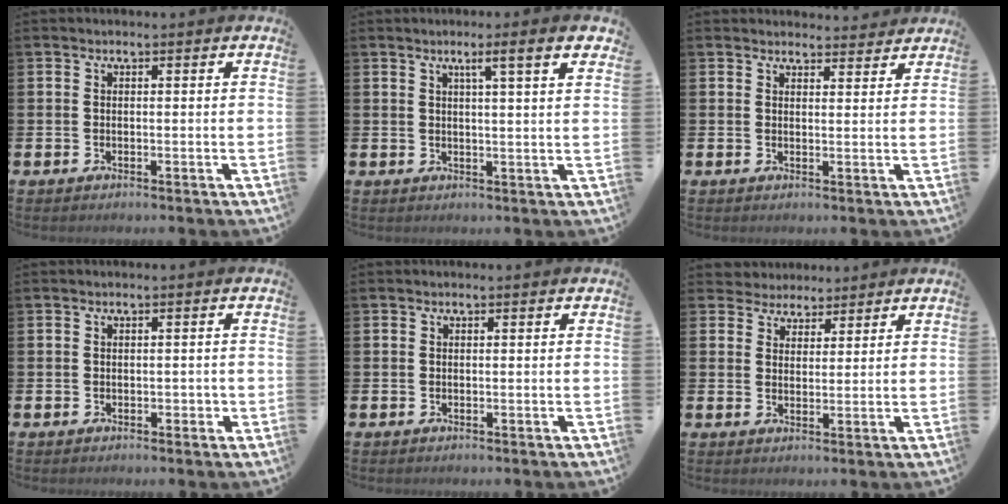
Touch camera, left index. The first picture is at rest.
{"total": 3.9, "force": [2.5, -0.3, 3.0], "torque": [-0.046, -0.010, 0.036]}
{"total": 2.6, "force": [2.6, 0.5, -0.1], "torque": [0.013, -0.020, 0.044]}
{"total": 0.8, "force": [-0.2, 0.6, 0.5], "torque": [-0.010, 0.004, -0.005]}
{"total": 0.0}
{"total": 3.8, "force": [3.5, 1.5, -0.6], "torque": [0.003, -0.017, 0.061]}